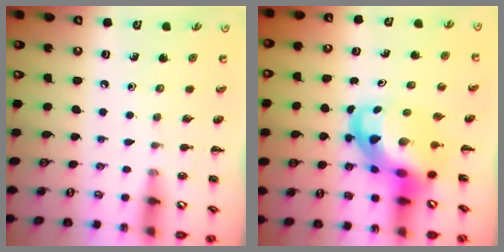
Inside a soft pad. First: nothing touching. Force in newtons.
{"total": 8.9, "press": 8.5, "slide": 2.3}